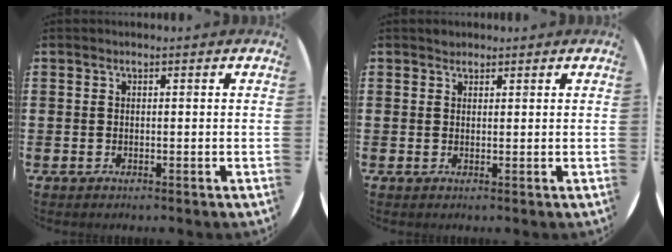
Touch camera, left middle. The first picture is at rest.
{"total": 0.9, "force": [0.8, 0.4, -0.1], "torque": [0.002, 0.003, 0.016]}